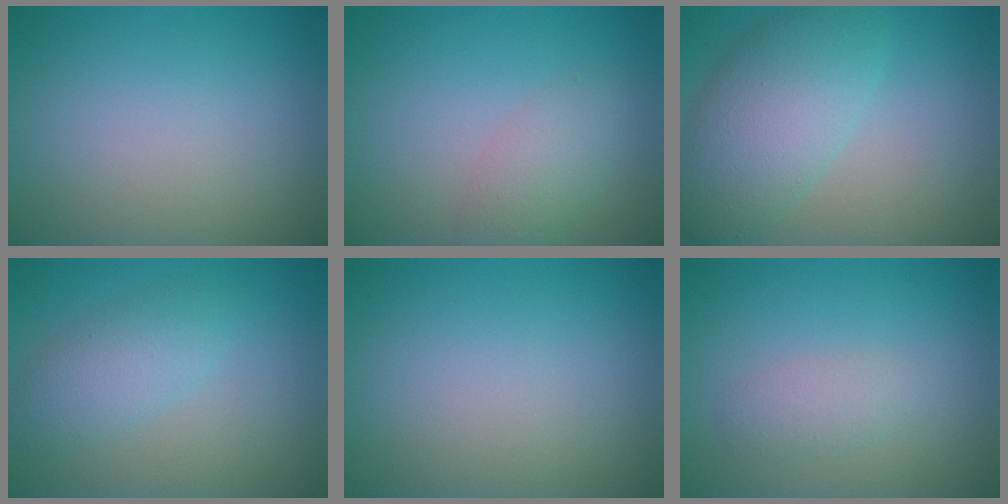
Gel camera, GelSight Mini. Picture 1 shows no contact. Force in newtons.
{"total": 2.4, "press": 2.4, "slide": 0.1}
{"total": 6.3, "press": 6.3, "slide": 0.2}
{"total": 3.2, "press": 3.2, "slide": 0.1}
{"total": 0.0}
{"total": 1.7, "press": 1.7, "slide": 0.2}